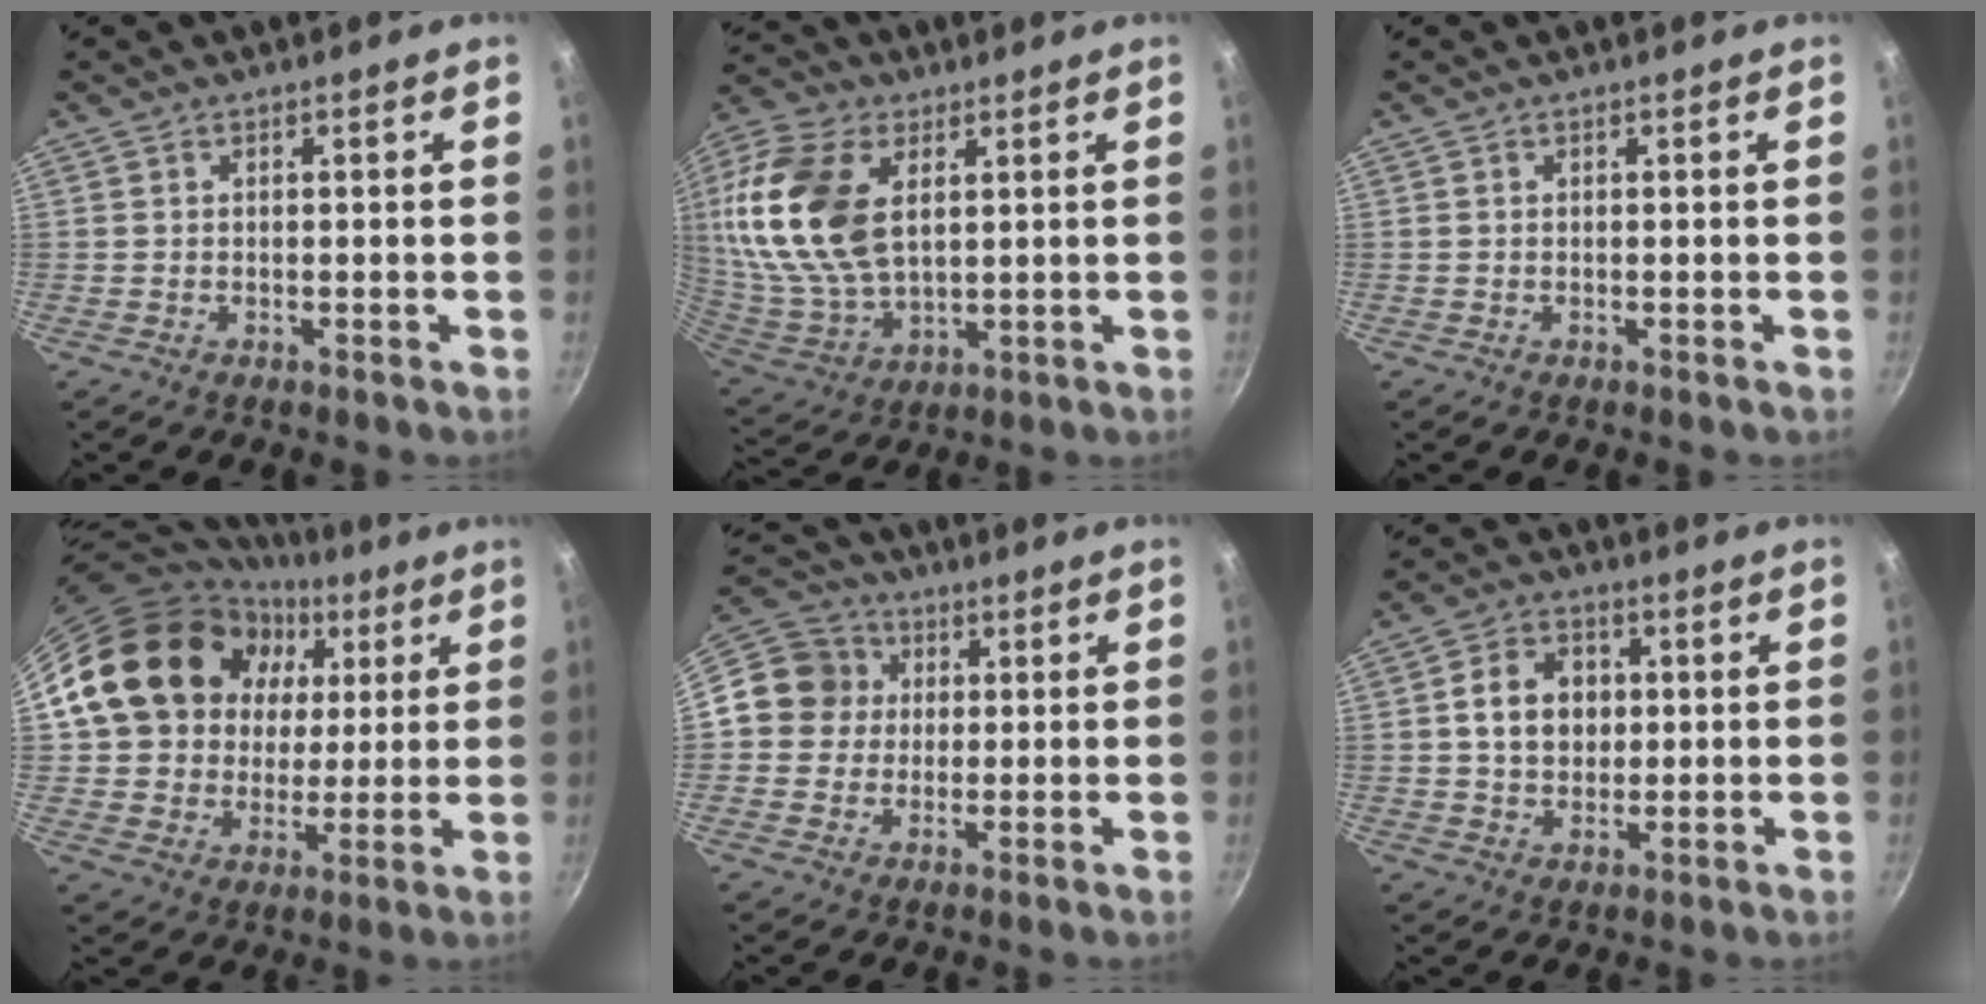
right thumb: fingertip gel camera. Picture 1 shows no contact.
{"total": 22.8, "force": [6.0, 14.0, 17.0], "torque": [-0.352, -0.018, 0.118]}
{"total": 0.0}
{"total": 20.5, "force": [6.5, 17.0, 9.3], "torque": [-0.144, 0.014, 0.117]}
{"total": 10.3, "force": [1.1, 9.7, 3.4], "torque": [-0.030, 0.020, -0.002]}
{"total": 8.9, "force": [1.2, 7.2, 5.1], "torque": [-0.063, 0.008, 0.014]}